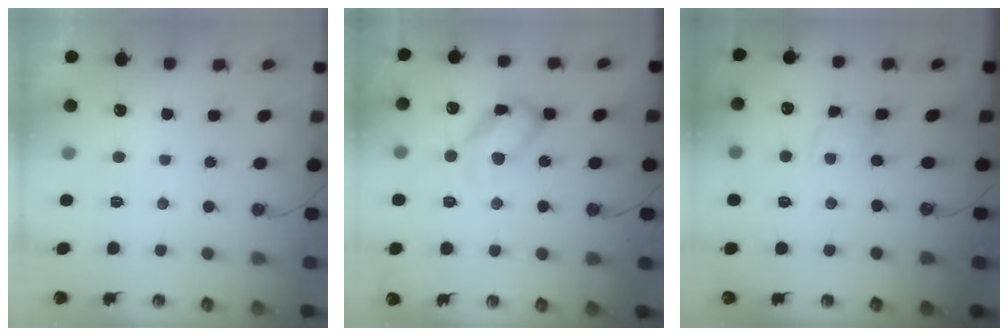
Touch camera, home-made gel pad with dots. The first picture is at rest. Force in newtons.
{"total": 15.9, "press": 15.8, "slide": 2.1}
{"total": 2.4, "press": 2.4, "slide": 0.1}